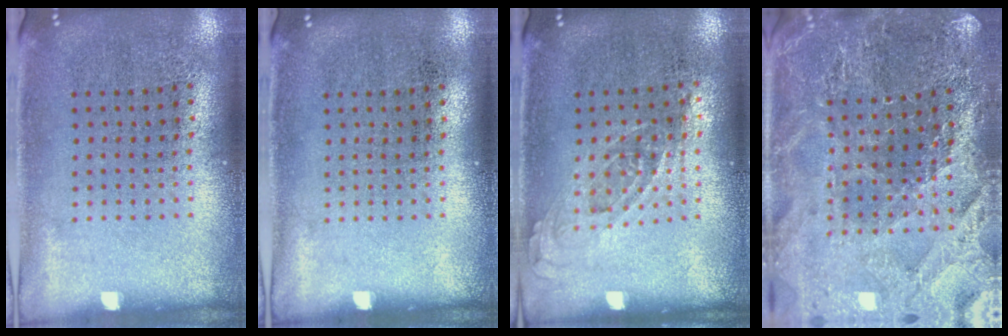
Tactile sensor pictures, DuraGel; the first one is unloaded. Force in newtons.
{"total": 0.0}
{"total": 0.7, "press": 0.7, "slide": 0.3}
{"total": 3.2, "press": 3.2, "slide": 0.6}